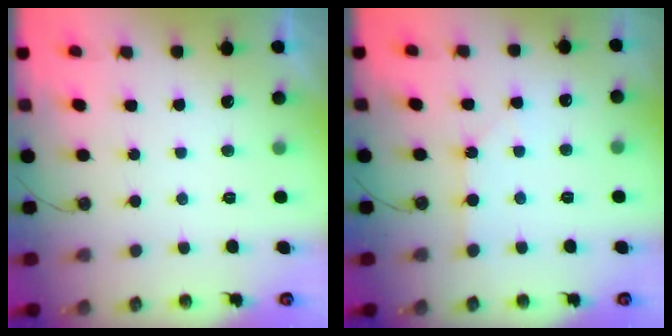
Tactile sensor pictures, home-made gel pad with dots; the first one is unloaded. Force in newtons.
{"total": 1.1, "press": 1.1, "slide": 0.2}